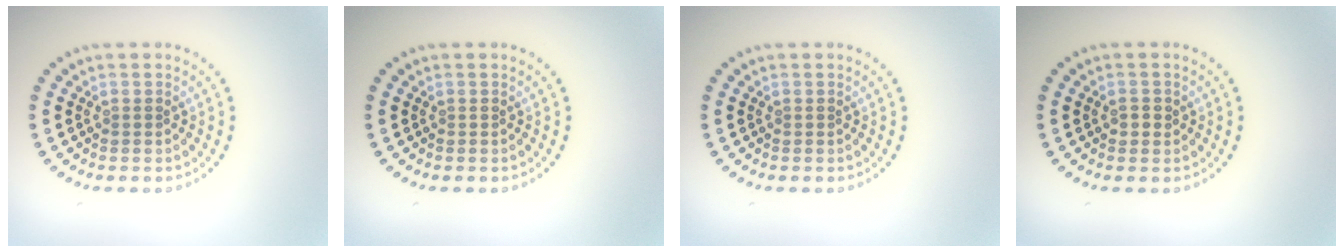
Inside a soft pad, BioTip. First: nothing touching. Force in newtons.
{"total": 0.0}
{"total": 0.0}
{"total": 1.1, "press": 1.0, "slide": 0.2}